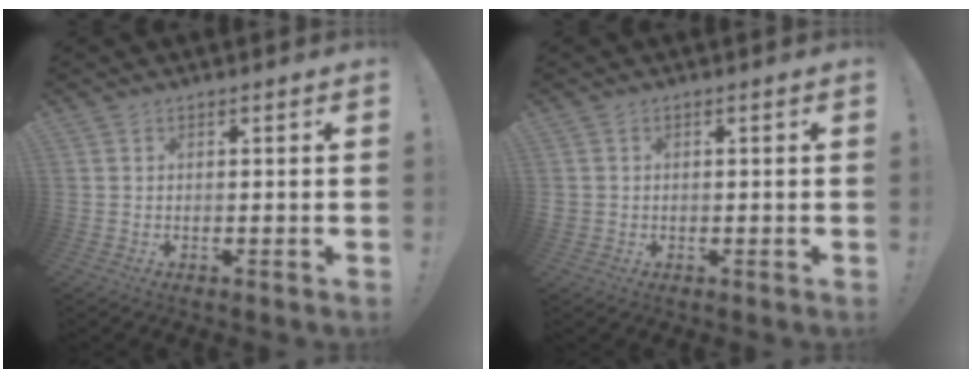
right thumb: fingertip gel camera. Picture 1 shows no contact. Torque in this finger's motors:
{"motor_torque": [0.29, 0.33, 0.13, -0.12, 0.00]}